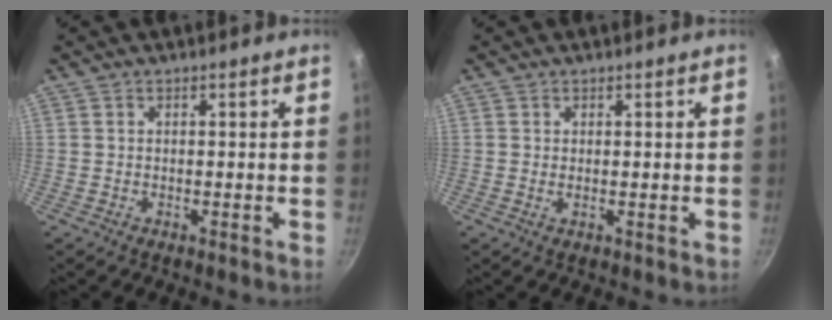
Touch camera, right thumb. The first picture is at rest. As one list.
[{"total": 0.5, "force": [0.3, 0.2, 0.4], "torque": [-0.006, -0.006, 0.002]}]